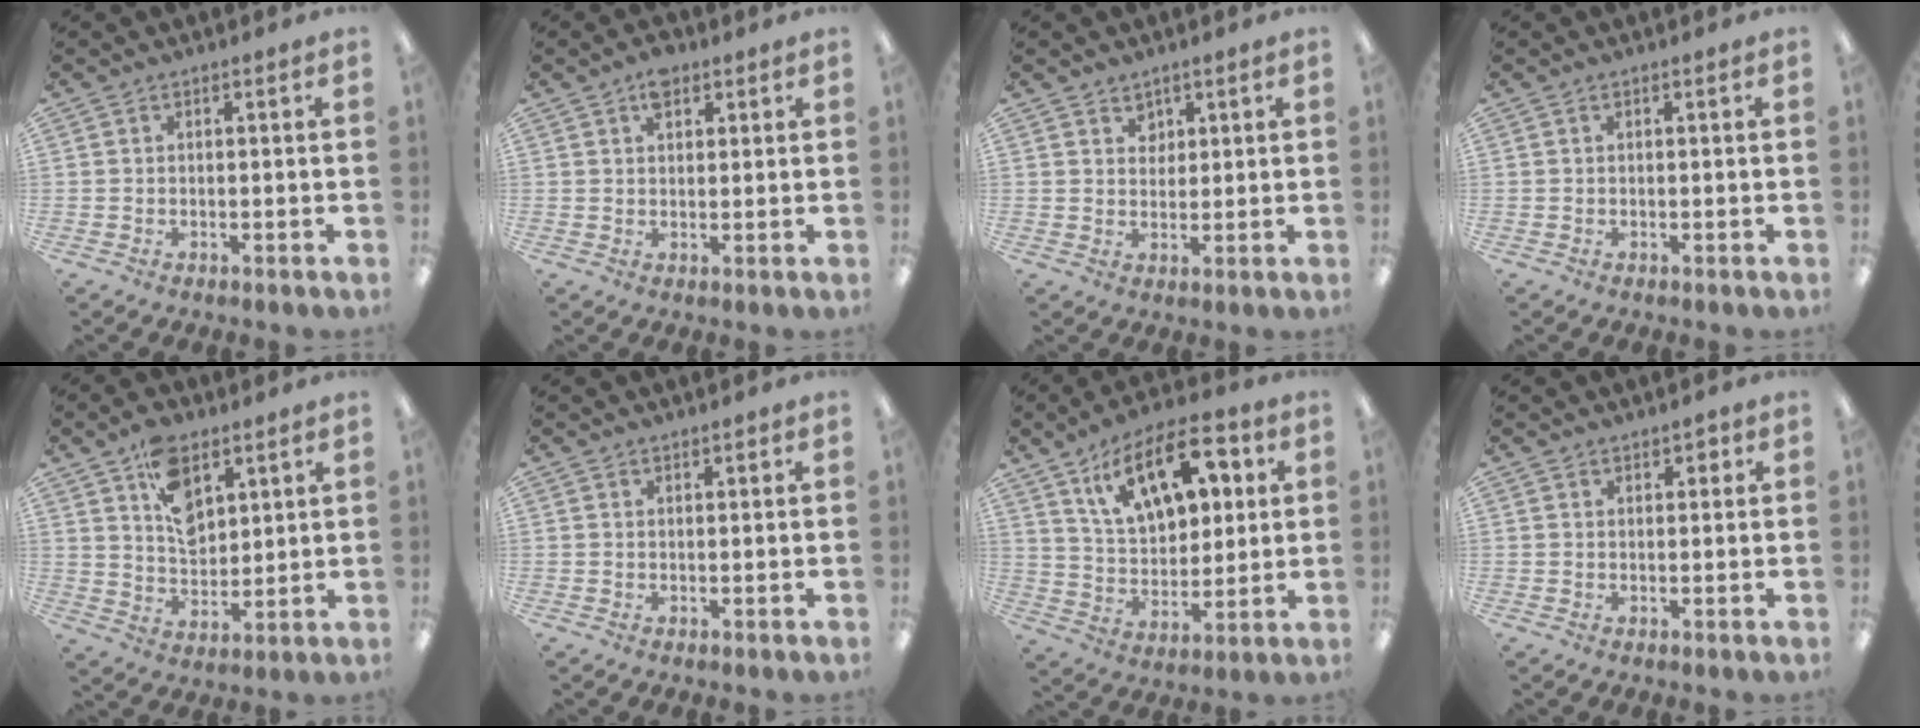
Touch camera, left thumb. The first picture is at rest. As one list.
[{"total": 4.4, "force": [2.6, 2.4, 2.6], "torque": [-0.032, -0.003, 0.042]}, {"total": 3.1, "force": [2.1, 2.3, 0.4], "torque": [0.003, -0.006, 0.036]}, {"total": 0.0}, {"total": 10.7, "force": [5.9, 6.5, 6.1], "torque": [-0.089, -0.024, 0.106]}, {"total": 0.9, "force": [0.9, 0.3, 0.2], "torque": [0.004, -0.003, 0.015]}, {"total": 17.9, "force": [9.7, 9.7, 11.5], "torque": [-0.177, -0.027, 0.169]}, {"total": 1.6, "force": [1.3, 0.8, 0.6], "torque": [-0.003, -0.002, 0.021]}]